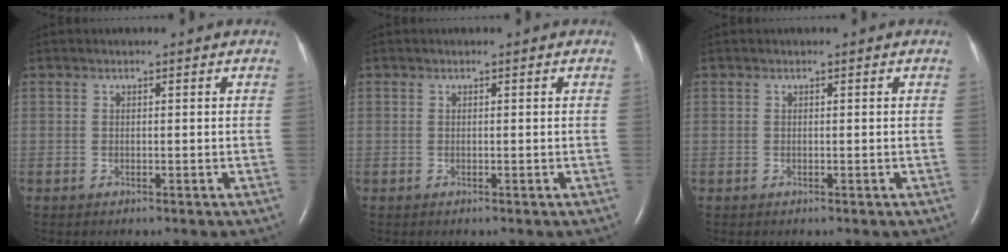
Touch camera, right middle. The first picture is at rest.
{"total": 0.0}
{"total": 0.0}